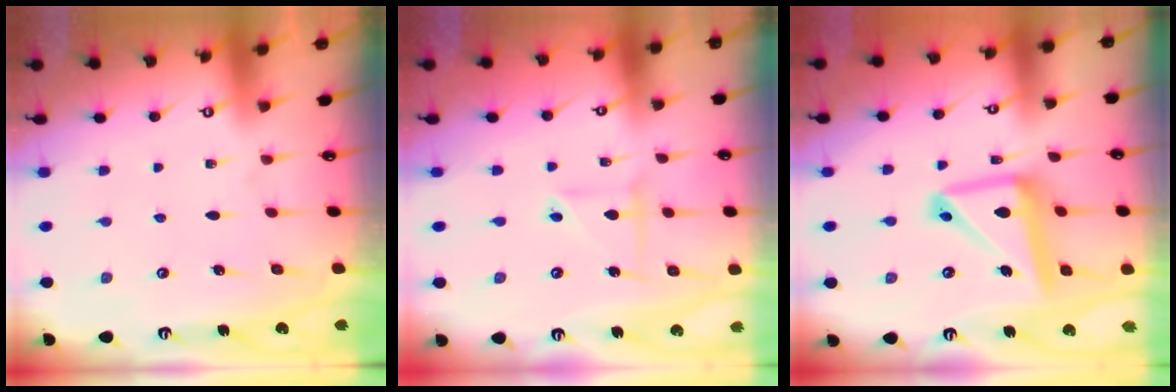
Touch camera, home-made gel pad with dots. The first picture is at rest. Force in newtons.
{"total": 4.2, "press": 4.1, "slide": 0.5}
{"total": 13.7, "press": 13.6, "slide": 1.3}